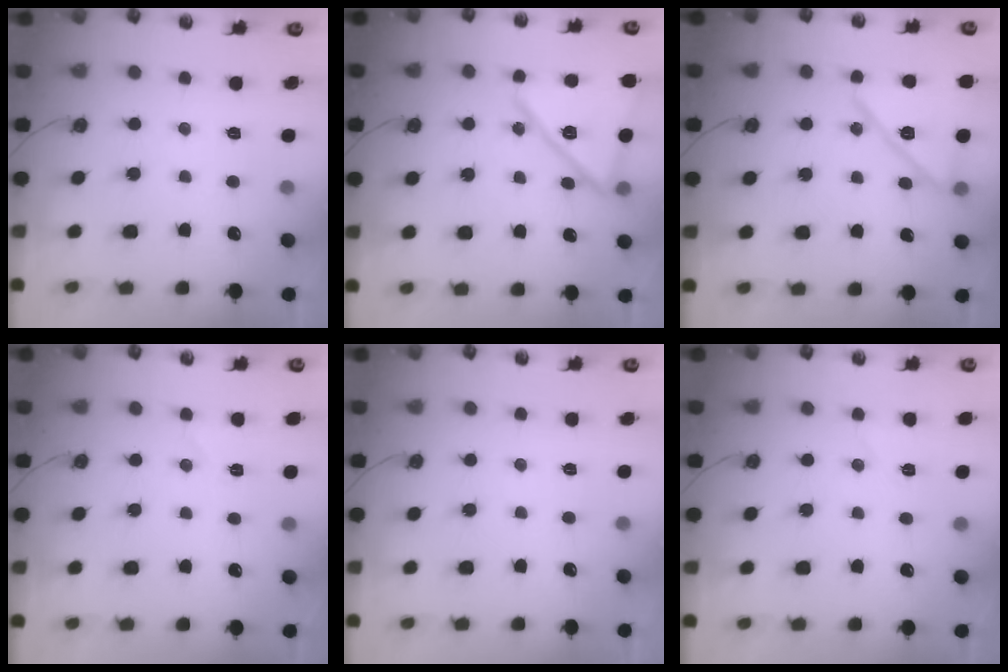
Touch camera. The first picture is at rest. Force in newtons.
{"total": 17.3, "press": 17.3, "slide": 1.2}
{"total": 15.6, "press": 15.6, "slide": 0.4}
{"total": 4.9, "press": 4.6, "slide": 1.8}
{"total": 0.0}
{"total": 4.8, "press": 4.3, "slide": 2.1}